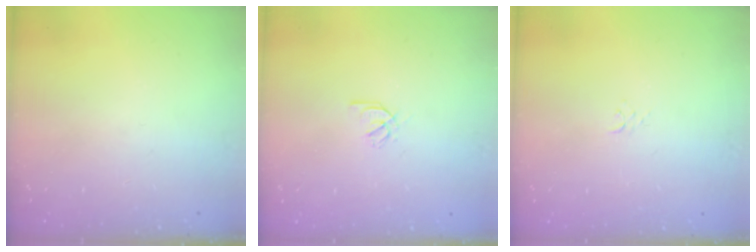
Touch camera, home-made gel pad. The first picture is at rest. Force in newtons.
{"total": 2.2, "press": 2.1, "slide": 0.6}
{"total": 3.1, "press": 3.1, "slide": 0.2}